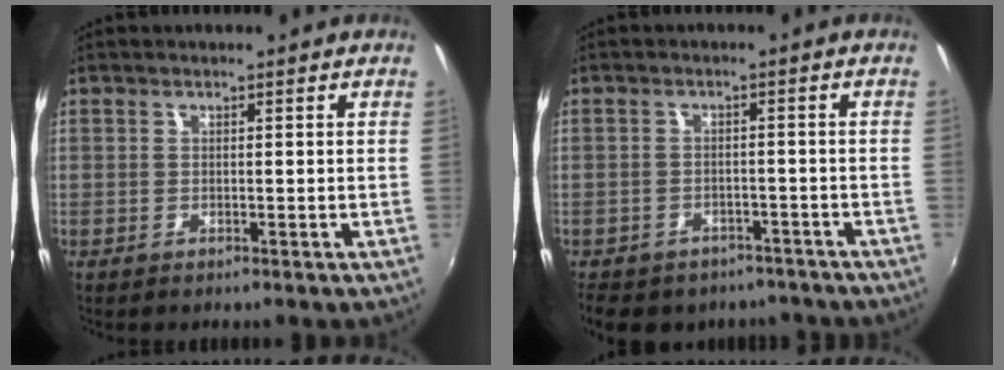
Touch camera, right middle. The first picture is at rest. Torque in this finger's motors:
{"motor_torque": [1.08, -1.06, 0.26, 0.07]}